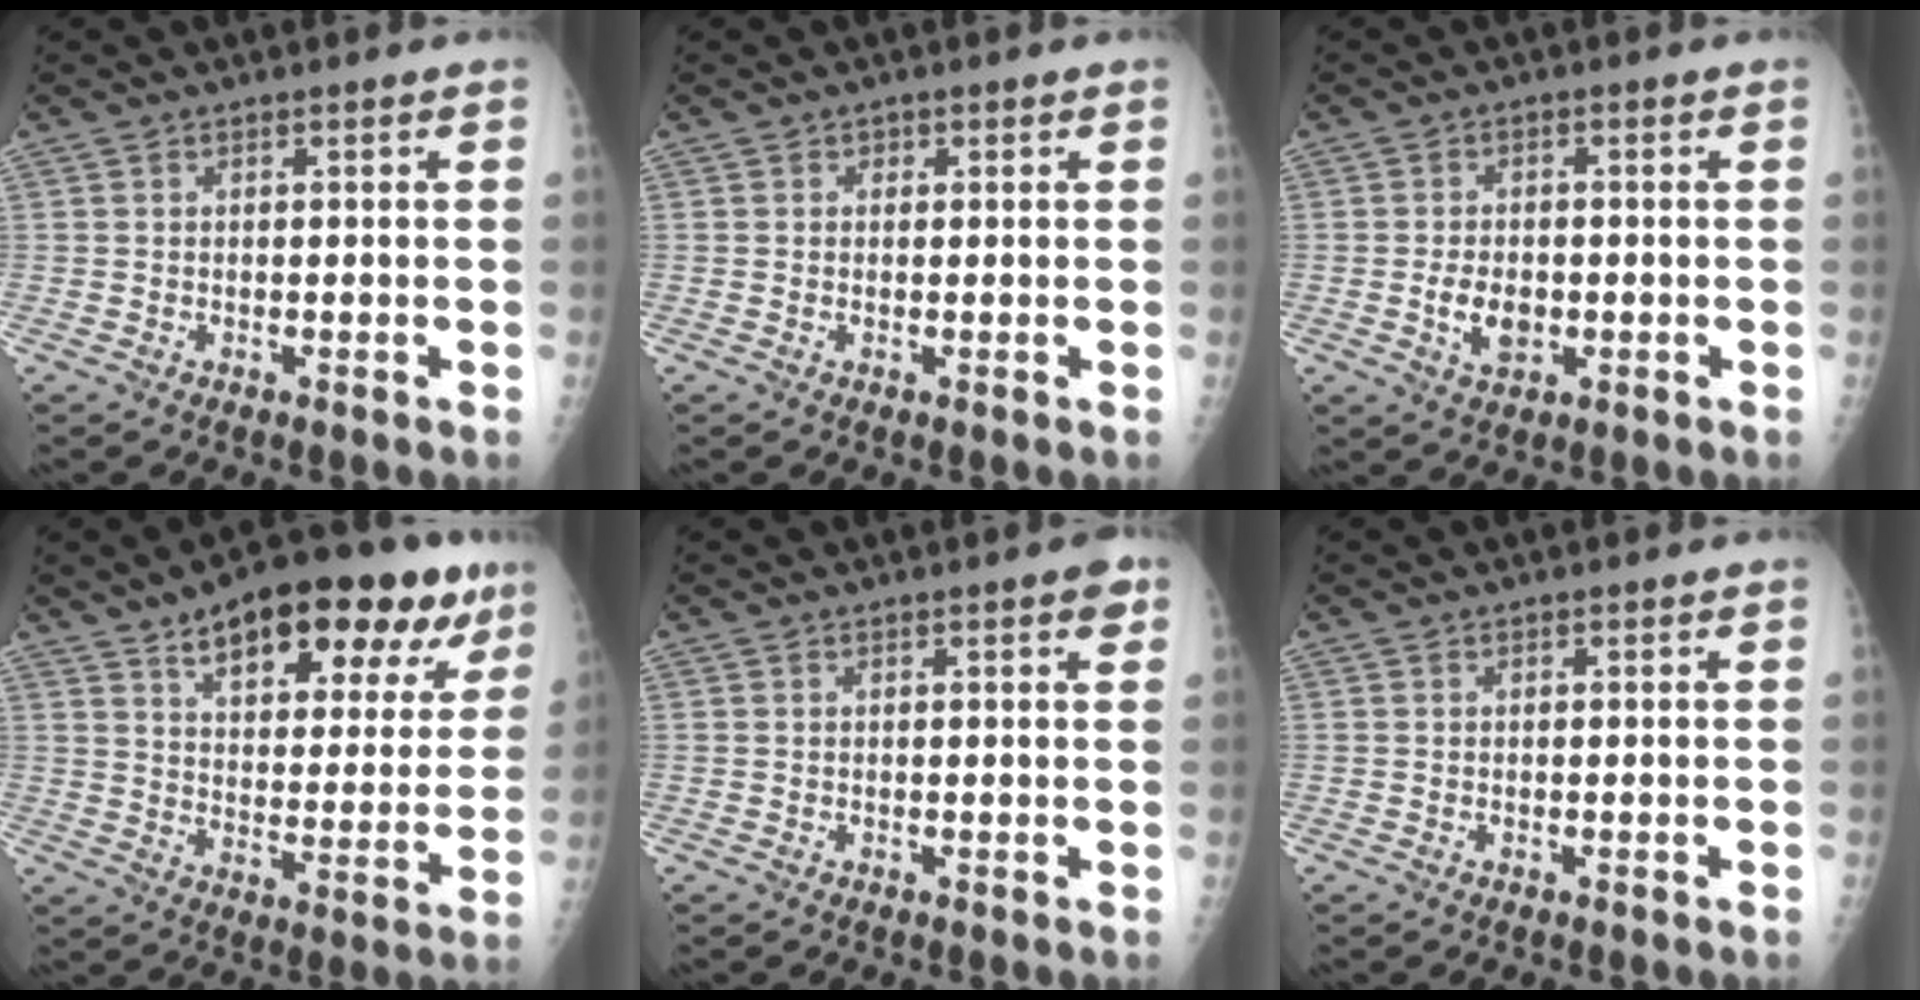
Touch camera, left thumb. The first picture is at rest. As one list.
[{"total": 0.8, "force": [0.3, 0.8, 0.2], "torque": [0.006, 0.000, 0.003]}, {"total": 5.1, "force": [-1.1, 3.4, 3.6], "torque": [-0.055, 0.000, -0.015]}, {"total": 23.3, "force": [13.9, 9.8, 15.9], "torque": [-0.179, -0.028, 0.202]}, {"total": 2.2, "force": [1.1, 0.6, 1.8], "torque": [-0.018, 0.000, 0.011]}, {"total": 0.0}]